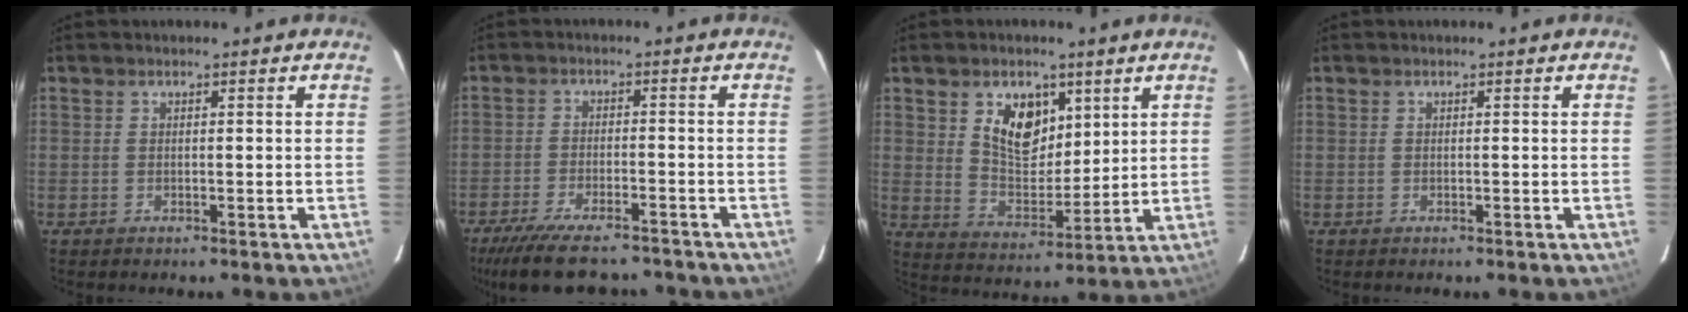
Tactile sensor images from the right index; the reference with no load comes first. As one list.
[{"total": 15.5, "force": [-12.9, 4.6, 7.4], "torque": [-0.161, -0.027, -0.200]}, {"total": 10.2, "force": [4.6, 6.5, 6.4], "torque": [-0.107, 0.001, 0.090]}, {"total": 0.0}]